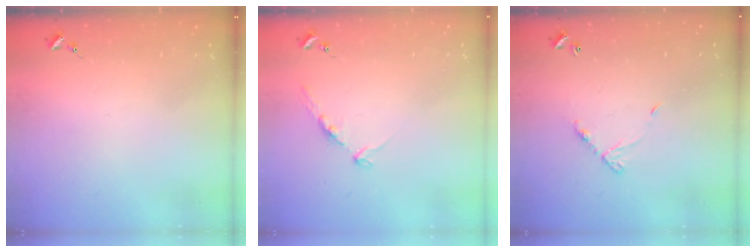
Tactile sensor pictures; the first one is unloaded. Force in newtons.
{"total": 8.3, "press": 8.2, "slide": 0.9}
{"total": 6.9, "press": 6.8, "slide": 0.6}